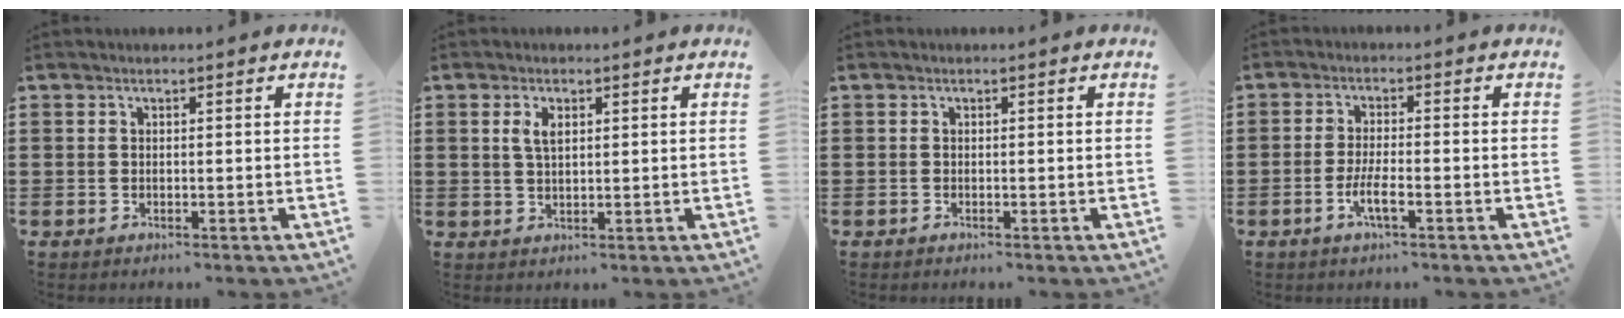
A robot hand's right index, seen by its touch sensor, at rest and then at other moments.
{"total": 2.9, "force": [1.0, 1.3, 2.3], "torque": [-0.050, 0.007, 0.016]}
{"total": 0.0}
{"total": 3.9, "force": [-1.8, 0.7, 3.4], "torque": [-0.070, -0.003, -0.034]}